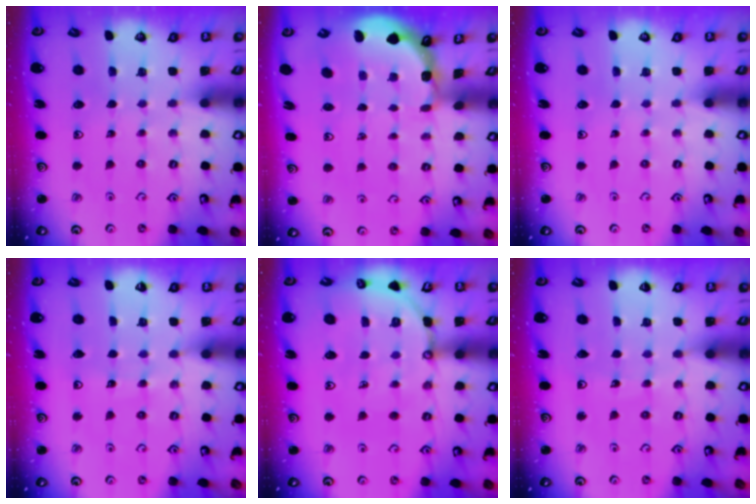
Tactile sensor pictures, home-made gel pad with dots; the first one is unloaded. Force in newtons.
{"total": 1.0, "press": 1.0, "slide": 0.0}
{"total": 0.0}
{"total": 6.6, "press": 6.5, "slide": 0.7}
{"total": 9.2, "press": 9.2, "slide": 1.2}
{"total": 3.5, "press": 3.5, "slide": 0.4}